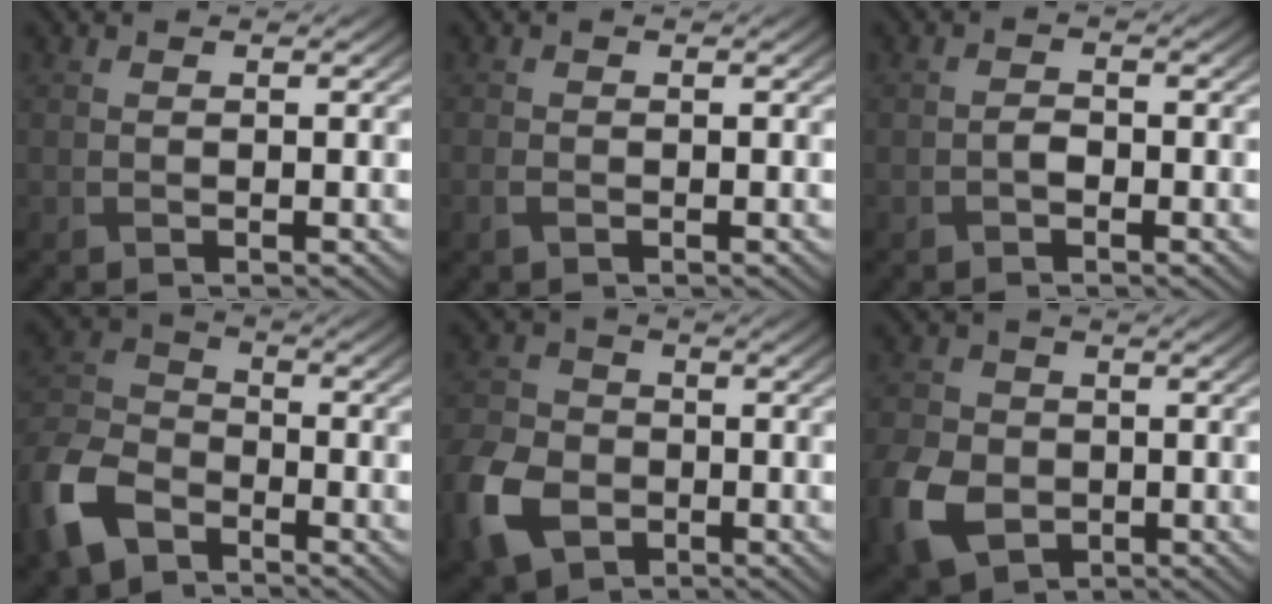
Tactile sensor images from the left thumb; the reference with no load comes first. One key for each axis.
{"total": 1.2, "fx": -0.6, "fy": 0.8, "fz": 0.7, "tx": -0.018, "ty": -0.002, "tz": -0.013}
{"total": 1.3, "fx": -0.6, "fy": 0.8, "fz": 0.8, "tx": -0.017, "ty": 0.003, "tz": -0.014}
{"total": 10.7, "fx": -6.5, "fy": 6.4, "fz": 5.5, "tx": -0.145, "ty": -0.017, "tz": -0.151}
{"total": 10.5, "fx": -4.4, "fy": 7.7, "fz": 5.6, "tx": -0.163, "ty": -0.031, "tz": -0.095}
{"total": 8.7, "fx": -2.9, "fy": 6.8, "fz": 4.7, "tx": -0.141, "ty": -0.027, "tz": -0.061}